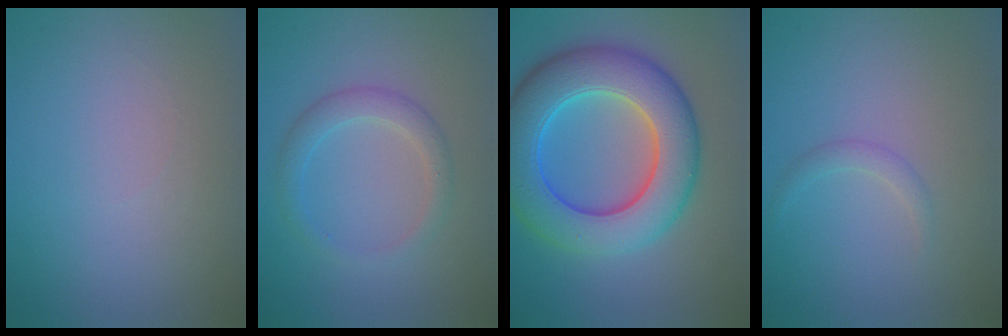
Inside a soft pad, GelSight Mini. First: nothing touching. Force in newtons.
{"total": 2.3, "press": 2.3, "slide": 0.1}
{"total": 10.6, "press": 10.6, "slide": 0.3}
{"total": 1.0, "press": 1.0, "slide": 0.1}